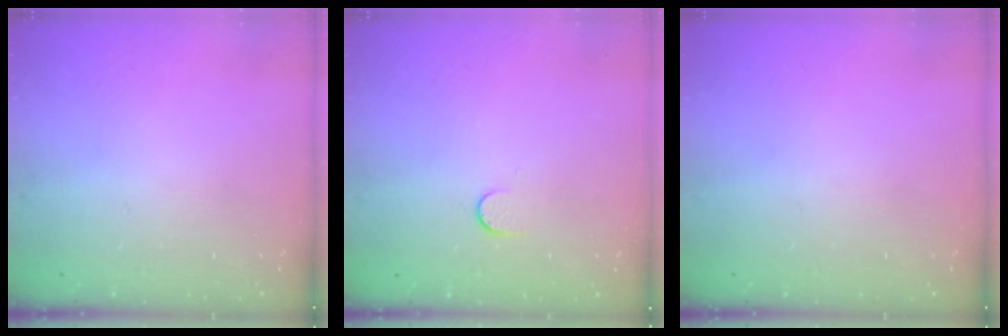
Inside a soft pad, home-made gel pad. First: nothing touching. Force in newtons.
{"total": 5.7, "press": 5.6, "slide": 0.6}
{"total": 0.0}